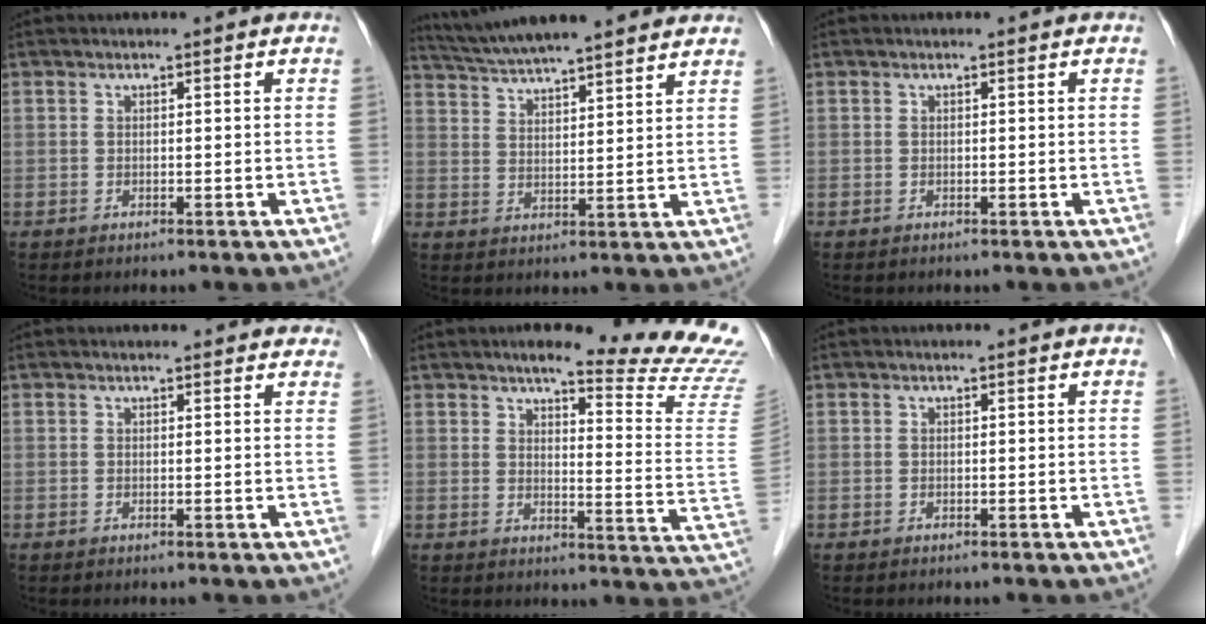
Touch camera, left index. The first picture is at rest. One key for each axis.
{"total": 17.5, "fx": 15.5, "fy": 2.0, "fz": 8.0, "tx": -0.134, "ty": 0.035, "tz": 0.231}
{"total": 0.0}
{"total": 5.6, "fx": 5.1, "fy": 1.7, "fz": 1.4, "tx": -0.004, "ty": 0.014, "tz": 0.045}
{"total": 15.9, "fx": 14.6, "fy": -1.1, "fz": 6.1, "tx": -0.084, "ty": -0.108, "tz": 0.161}
{"total": 0.0}